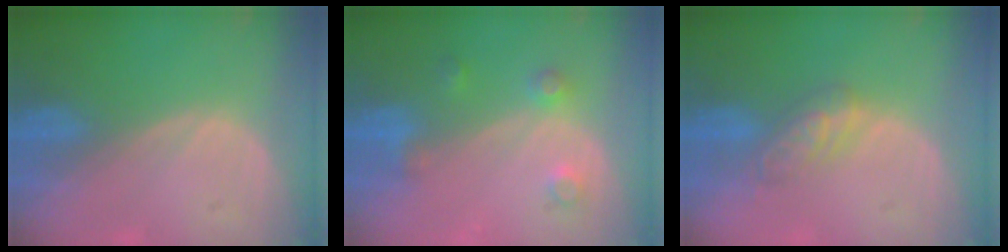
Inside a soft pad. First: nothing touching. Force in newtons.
{"total": 3.6, "press": 3.3, "slide": 1.6}
{"total": 4.5, "press": 4.5, "slide": 0.5}